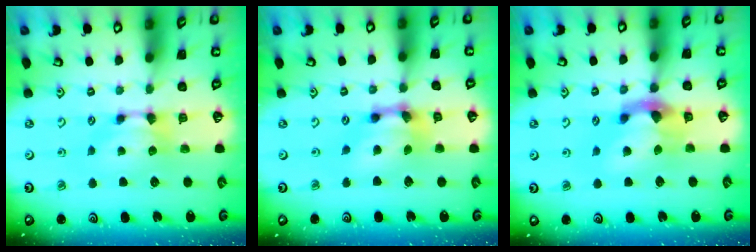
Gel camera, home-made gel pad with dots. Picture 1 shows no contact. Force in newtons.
{"total": 5.5, "press": 5.0, "slide": 2.3}
{"total": 4.7, "press": 4.1, "slide": 2.1}